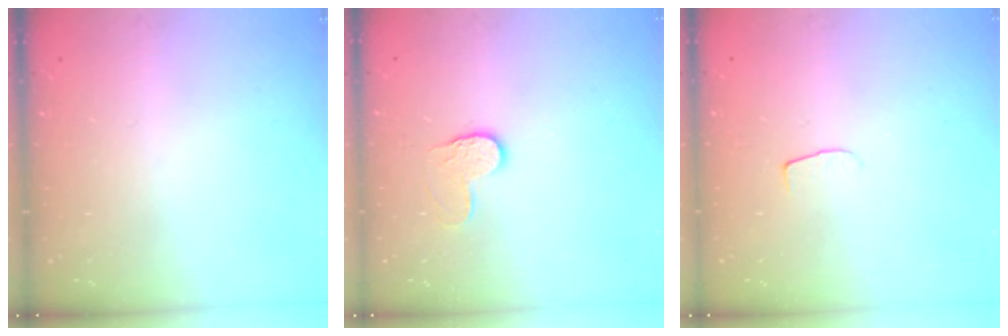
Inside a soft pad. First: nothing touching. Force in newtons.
{"total": 6.2, "press": 6.2, "slide": 0.4}
{"total": 4.3, "press": 4.3, "slide": 0.4}